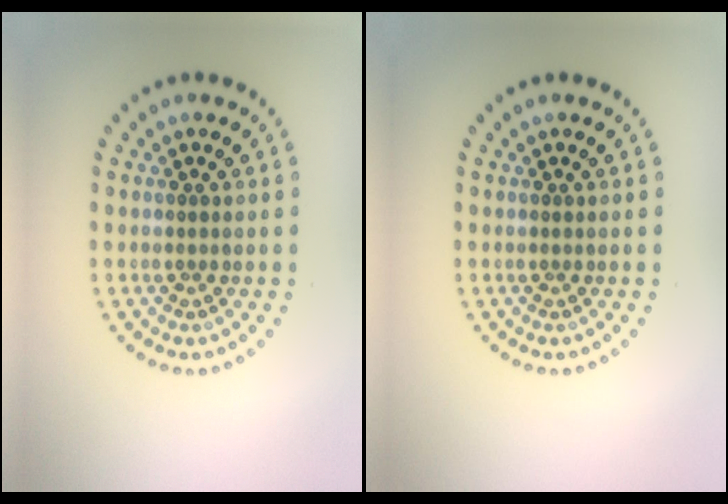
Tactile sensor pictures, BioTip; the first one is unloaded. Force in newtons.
{"total": 0.0}